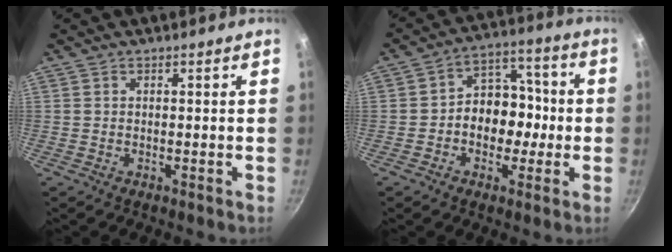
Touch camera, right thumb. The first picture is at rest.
{"total": 11.0, "force": [-1.5, 8.6, 6.7], "torque": [-0.036, 0.040, -0.035]}